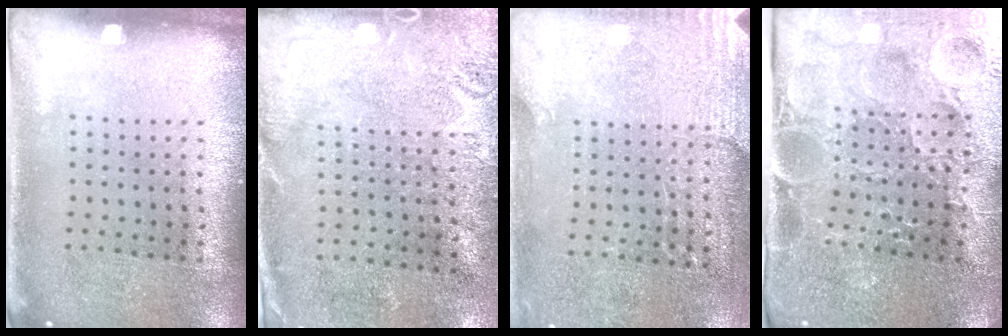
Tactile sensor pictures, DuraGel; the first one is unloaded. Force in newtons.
{"total": 2.8, "press": 2.3, "slide": 1.5}
{"total": 2.9, "press": 2.8, "slide": 0.8}
{"total": 3.8, "press": 3.8, "slide": 0.4}